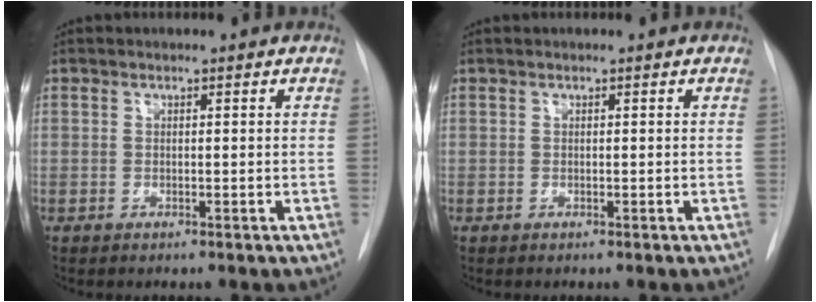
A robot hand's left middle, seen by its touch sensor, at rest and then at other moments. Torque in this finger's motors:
{"motor_torque": [-0.10, -0.36, -0.06, -0.01]}